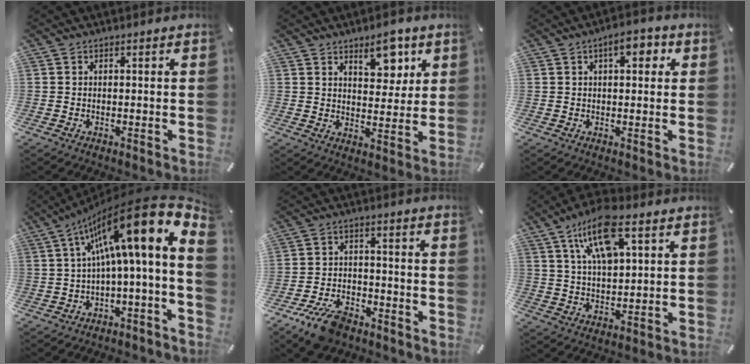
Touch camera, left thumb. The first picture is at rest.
{"total": 9.0, "force": [5.4, 5.1, 5.2], "torque": [-0.046, -0.029, 0.085]}
{"total": 5.7, "force": [1.9, 2.5, 4.7], "torque": [-0.064, -0.002, 0.024]}
{"total": 20.5, "force": [7.4, 4.1, 18.7], "torque": [-0.297, -0.071, 0.114]}
{"total": 9.6, "force": [-6.7, 4.6, 5.1], "torque": [-0.096, 0.036, -0.124]}
{"total": 13.0, "force": [6.6, 5.8, 9.7], "torque": [-0.185, -0.011, 0.111]}